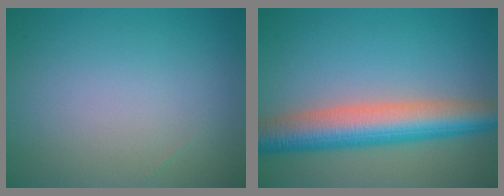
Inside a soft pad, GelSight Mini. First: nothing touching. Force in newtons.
{"total": 7.6, "press": 7.6, "slide": 0.2}